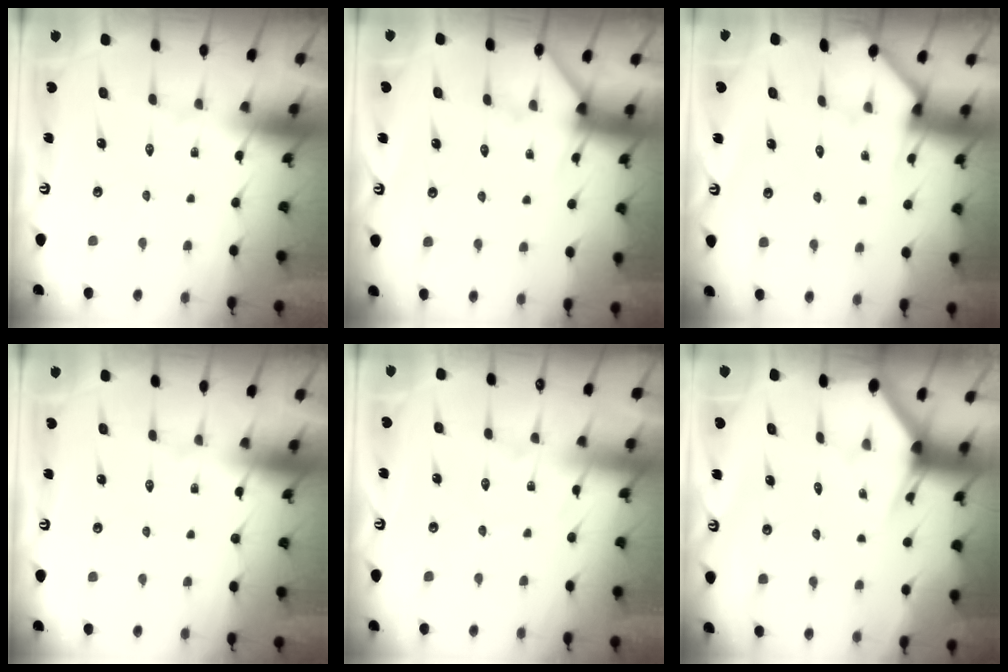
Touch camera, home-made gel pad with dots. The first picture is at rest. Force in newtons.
{"total": 4.3, "press": 4.3, "slide": 0.6}
{"total": 2.6, "press": 2.6, "slide": 0.2}
{"total": 0.0}
{"total": 1.9, "press": 1.9, "slide": 0.2}
{"total": 2.6, "press": 2.6, "slide": 0.1}